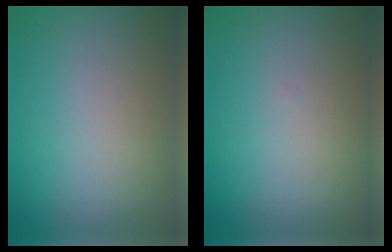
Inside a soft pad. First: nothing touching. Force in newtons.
{"total": 0.0}